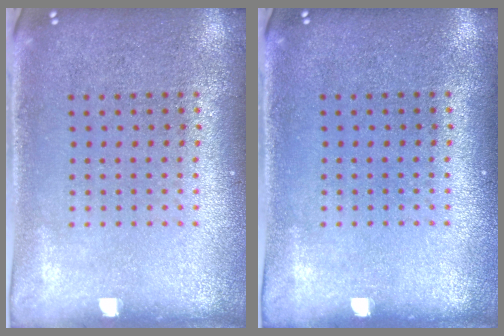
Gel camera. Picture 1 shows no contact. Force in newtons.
{"total": 0.0}